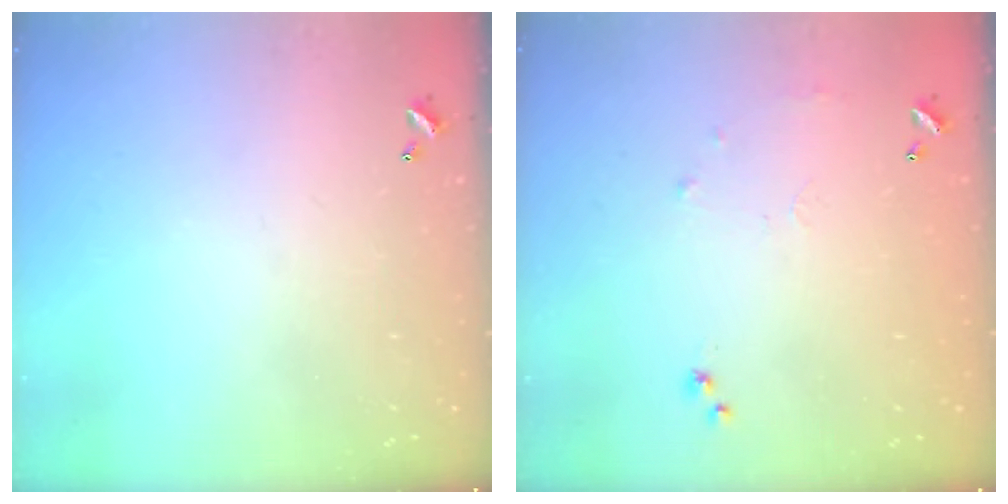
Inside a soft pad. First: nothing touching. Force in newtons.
{"total": 6.0, "press": 5.9, "slide": 1.0}